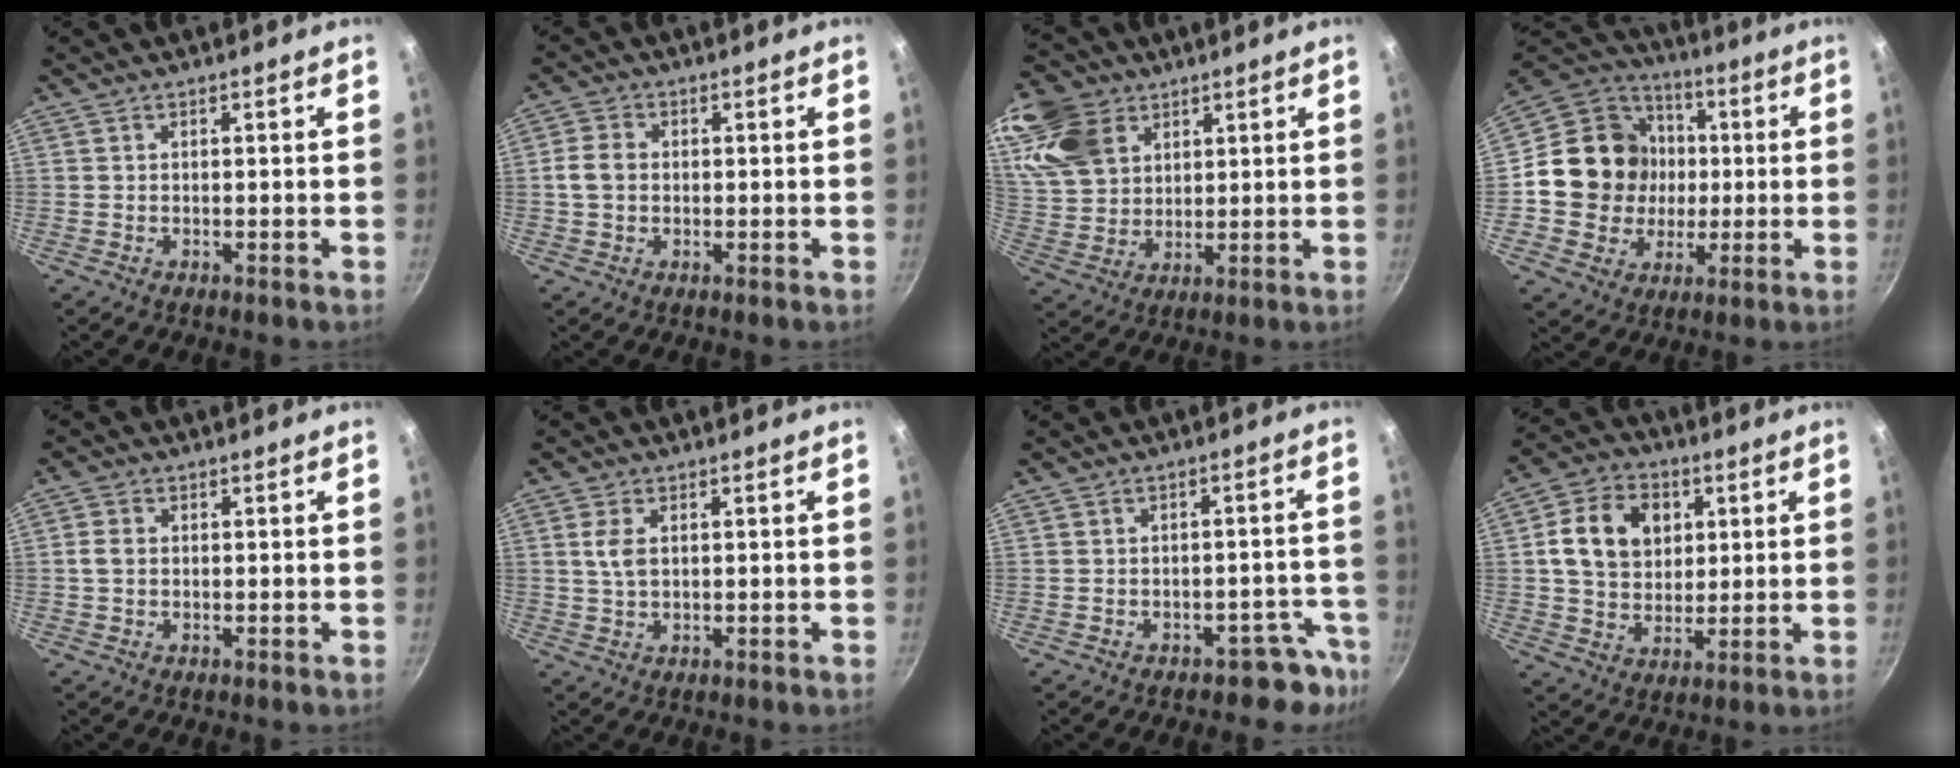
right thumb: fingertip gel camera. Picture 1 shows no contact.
{"total": 4.3, "force": [0.0, 3.4, 2.7], "torque": [-0.044, 0.009, -0.006]}
{"total": 16.5, "force": [8.4, 11.8, 7.8], "torque": [-0.152, -0.013, 0.169]}
{"total": 17.5, "force": [0.3, 16.1, 7.0], "torque": [-0.090, 0.023, 0.004]}
{"total": 2.6, "force": [0.1, 2.0, 1.7], "torque": [-0.032, 0.007, -0.001]}
{"total": 3.8, "force": [0.9, 2.2, 2.9], "torque": [-0.058, -0.001, 0.017]}
{"total": 5.4, "force": [-3.9, 3.5, 1.0], "torque": [0.050, 0.061, -0.040]}
{"total": 13.2, "force": [3.2, 10.3, 7.6], "torque": [-0.110, 0.003, 0.048]}